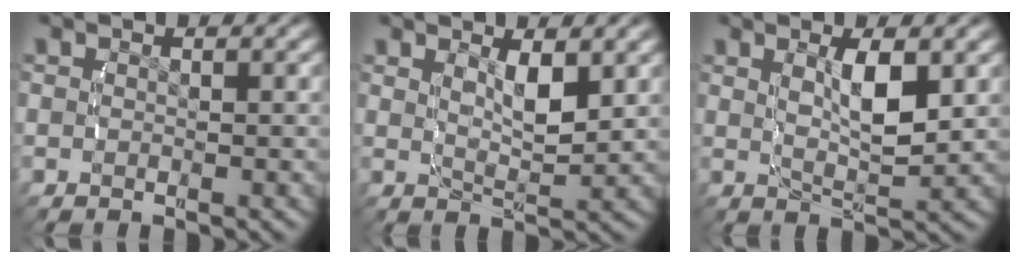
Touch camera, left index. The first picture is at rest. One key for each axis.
{"total": 2.9, "fx": 1.2, "fy": 0.4, "fz": 2.6, "tx": -0.044, "ty": -0.014, "tz": 0.029}
{"total": 4.1, "fx": 0.9, "fy": 0.8, "fz": 3.9, "tx": -0.070, "ty": -0.013, "tz": 0.026}